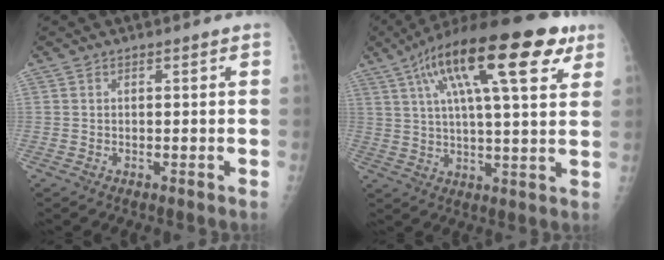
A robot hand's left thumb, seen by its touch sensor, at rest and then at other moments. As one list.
[{"total": 23.4, "force": [10.8, 6.8, 19.7], "torque": [-0.302, 0.015, 0.162]}]